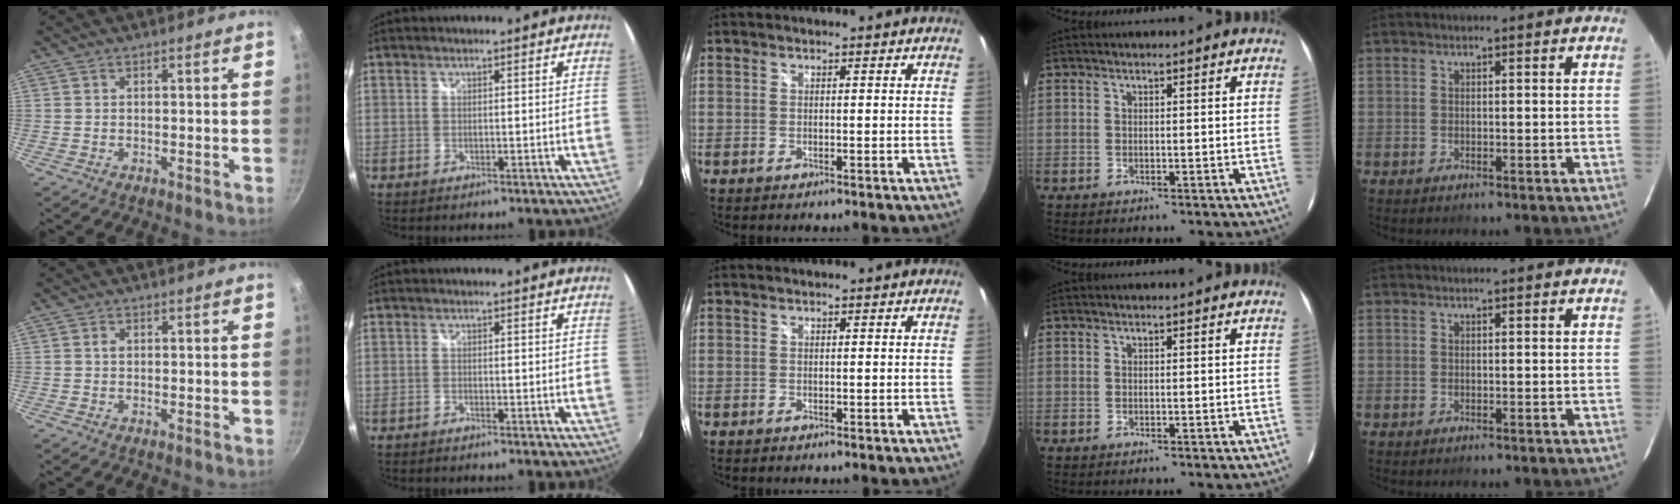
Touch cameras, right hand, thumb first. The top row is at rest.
{"thumb": {"total": 1.2, "force": [0.0, 0.9, 0.7], "torque": [-0.012, 0.005, -0.001]}}